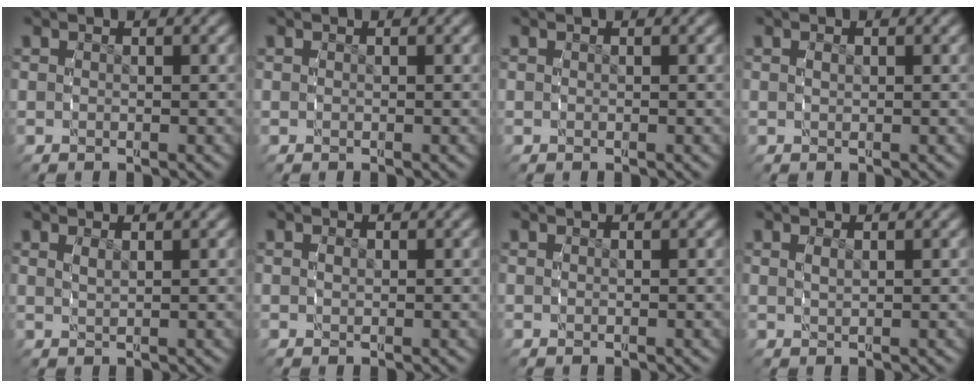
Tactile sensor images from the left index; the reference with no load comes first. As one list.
[{"total": 0.0}, {"total": 0.0}, {"total": 0.0}, {"total": 1.0, "force": [0.6, -0.6, 0.5], "torque": [-0.009, -0.006, 0.020]}, {"total": 0.0}, {"total": 0.0}, {"total": 0.8, "force": [0.4, -0.4, 0.5], "torque": [-0.009, -0.005, 0.014]}]